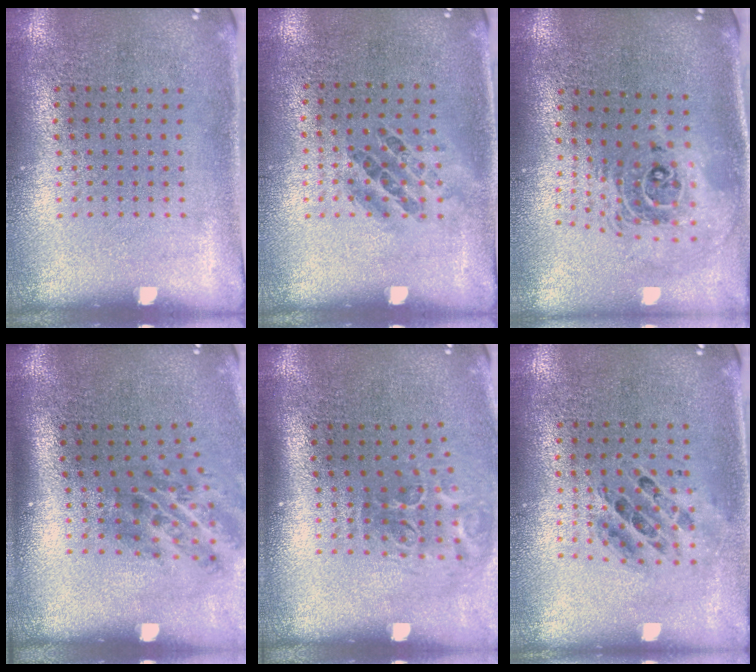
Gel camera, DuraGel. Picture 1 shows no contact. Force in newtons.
{"total": 0.9, "press": 0.7, "slide": 0.6}
{"total": 2.2, "press": 1.7, "slide": 1.5}
{"total": 1.9, "press": 1.2, "slide": 1.5}
{"total": 2.0, "press": 1.2, "slide": 1.6}
{"total": 0.8, "press": 0.8, "slide": 0.1}